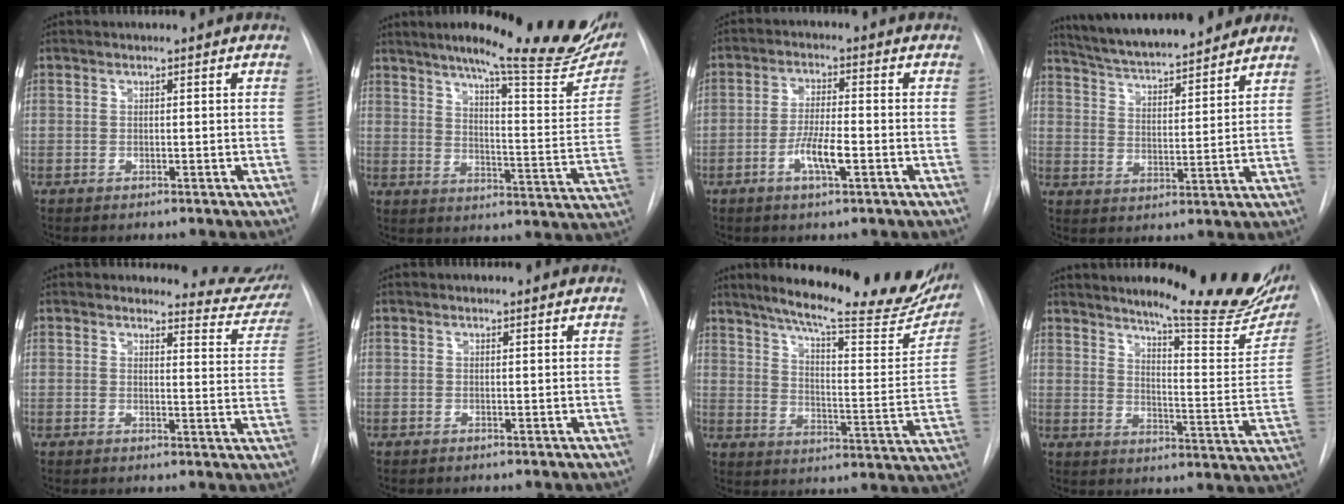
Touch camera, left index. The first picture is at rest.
{"total": 25.9, "force": [20.1, 3.1, 16.1], "torque": [-0.215, -0.047, 0.251]}
{"total": 5.5, "force": [-2.3, 0.8, 4.9], "torque": [-0.095, -0.006, -0.044]}
{"total": 16.2, "force": [14.5, 2.2, 6.9], "torque": [-0.115, 0.011, 0.227]}
{"total": 8.9, "force": [8.8, 1.5, -0.4], "torque": [0.033, -0.069, 0.069]}
{"total": 1.7, "force": [1.7, 0.2, 0.2], "torque": [-0.011, 0.006, 0.014]}
{"total": 28.4, "force": [23.2, 5.0, 15.5], "torque": [-0.223, -0.054, 0.293]}
{"total": 22.6, "force": [18.3, 2.7, 13.0], "torque": [-0.177, -0.073, 0.227]}